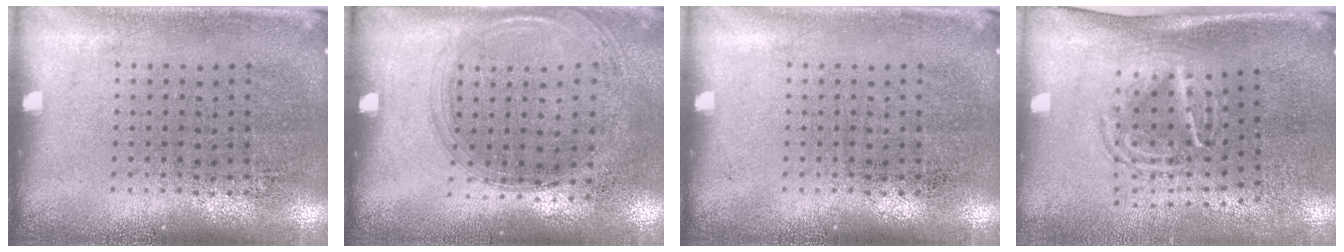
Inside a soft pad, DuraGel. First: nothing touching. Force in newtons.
{"total": 1.3, "press": 1.2, "slide": 0.5}
{"total": 0.0}
{"total": 1.7, "press": 1.1, "slide": 1.2}